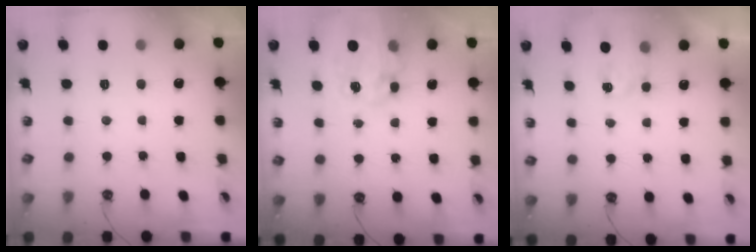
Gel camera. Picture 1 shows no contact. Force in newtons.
{"total": 11.5, "press": 11.5, "slide": 1.1}
{"total": 3.0, "press": 2.9, "slide": 0.3}